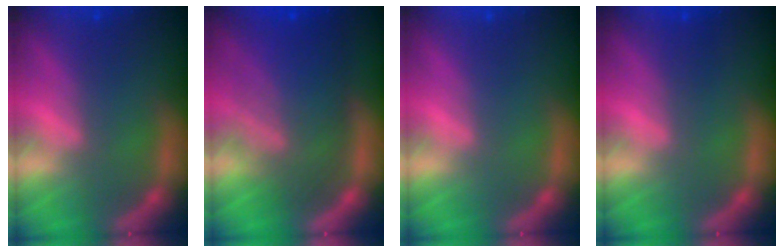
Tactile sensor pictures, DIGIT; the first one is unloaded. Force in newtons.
{"total": 9.5}
{"total": 0.0}
{"total": 1.0}